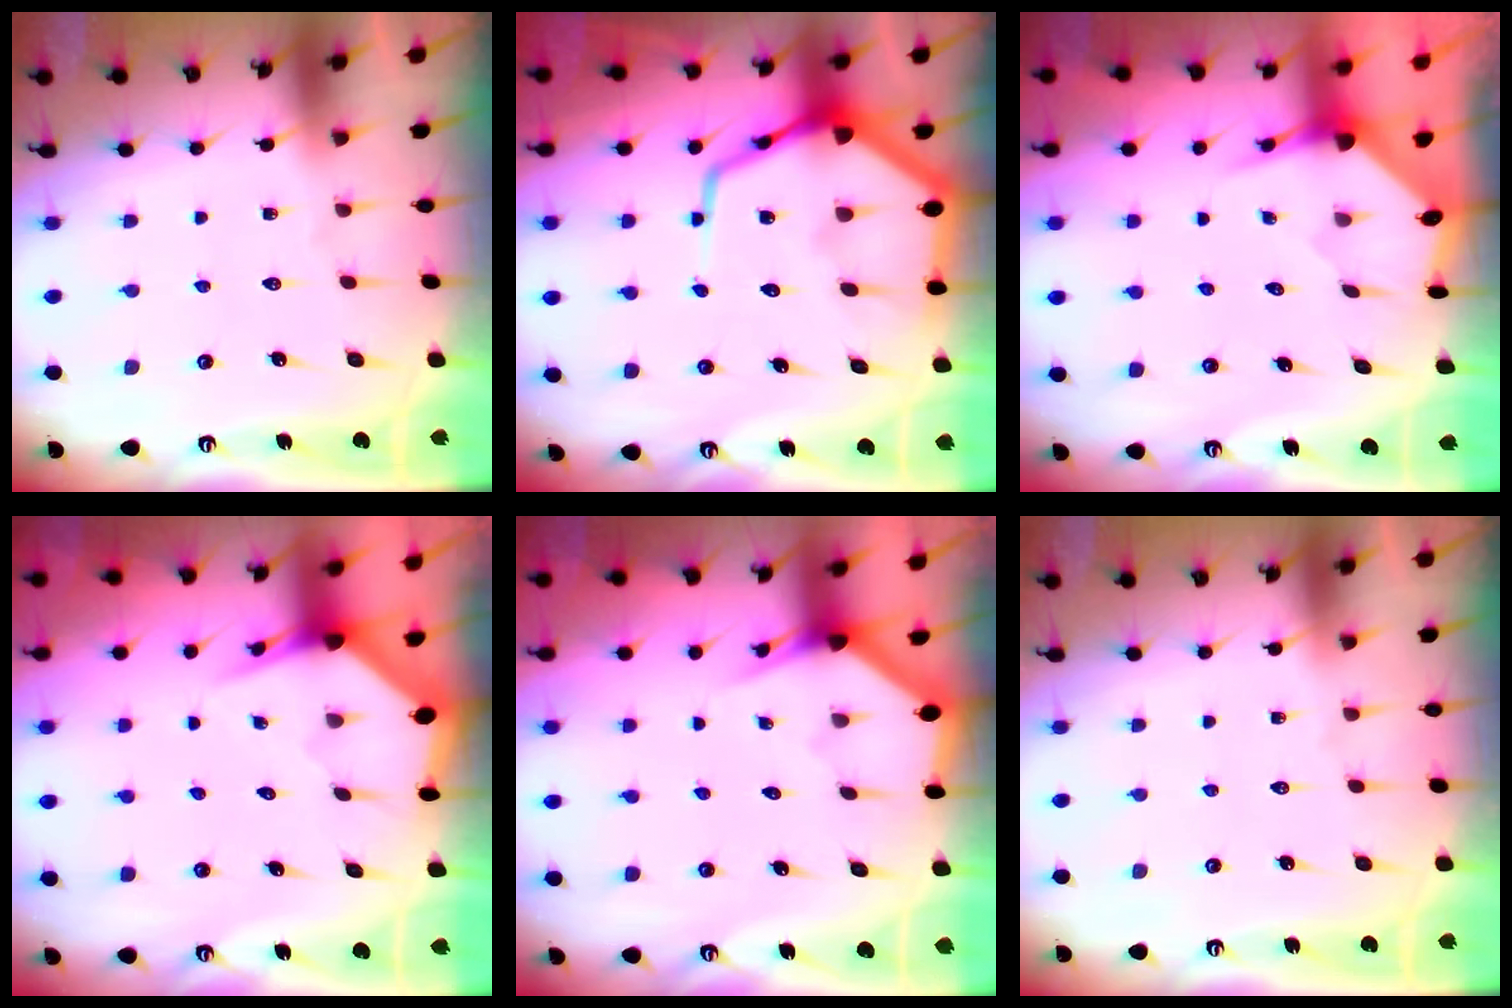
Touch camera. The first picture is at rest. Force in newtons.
{"total": 13.2, "press": 13.1, "slide": 1.5}
{"total": 3.2, "press": 3.2, "slide": 0.3}
{"total": 3.4, "press": 3.4, "slide": 0.5}
{"total": 2.7, "press": 2.7, "slide": 0.1}
{"total": 0.0}